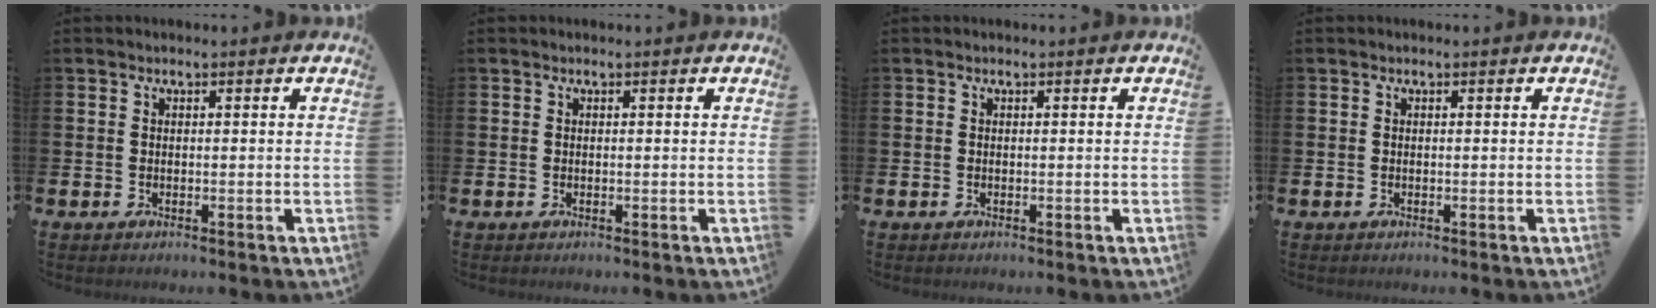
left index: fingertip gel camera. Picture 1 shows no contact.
{"total": 0.0}
{"total": 0.0}
{"total": 0.0}